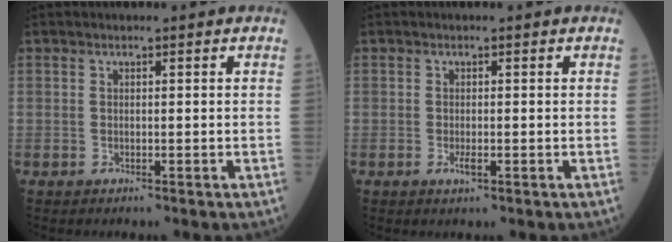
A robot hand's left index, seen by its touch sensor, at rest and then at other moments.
{"total": 1.4, "force": [-0.7, 0.4, 1.2], "torque": [-0.022, -0.002, -0.009]}